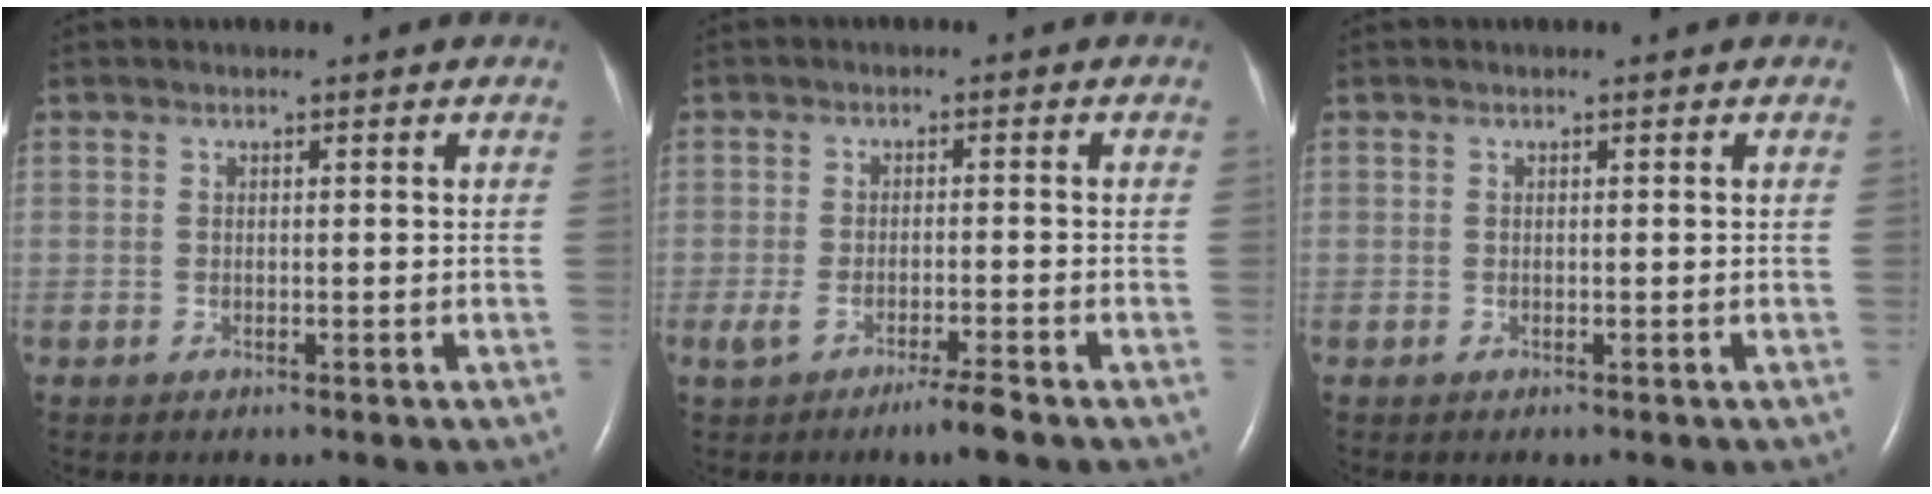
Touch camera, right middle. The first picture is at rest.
{"total": 4.0, "force": [-2.7, 0.0, 2.9], "torque": [-0.060, -0.008, -0.050]}
{"total": 0.0}